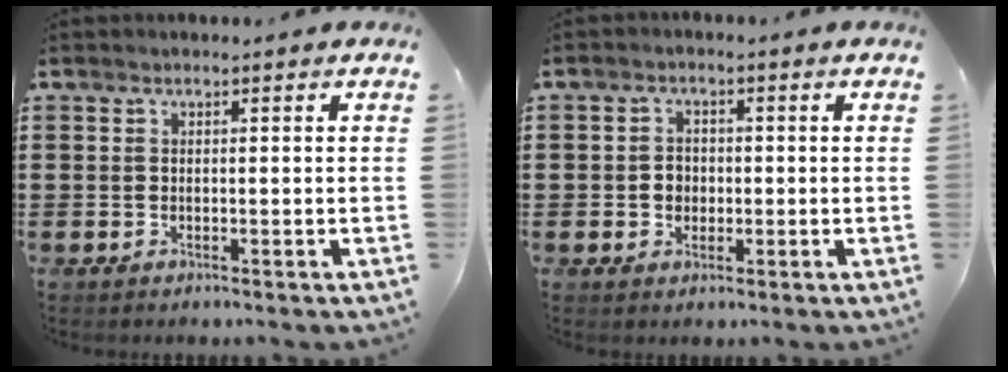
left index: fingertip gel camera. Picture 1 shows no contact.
{"total": 2.4, "force": [-0.3, 2.2, 0.9], "torque": [-0.026, 0.006, -0.010]}